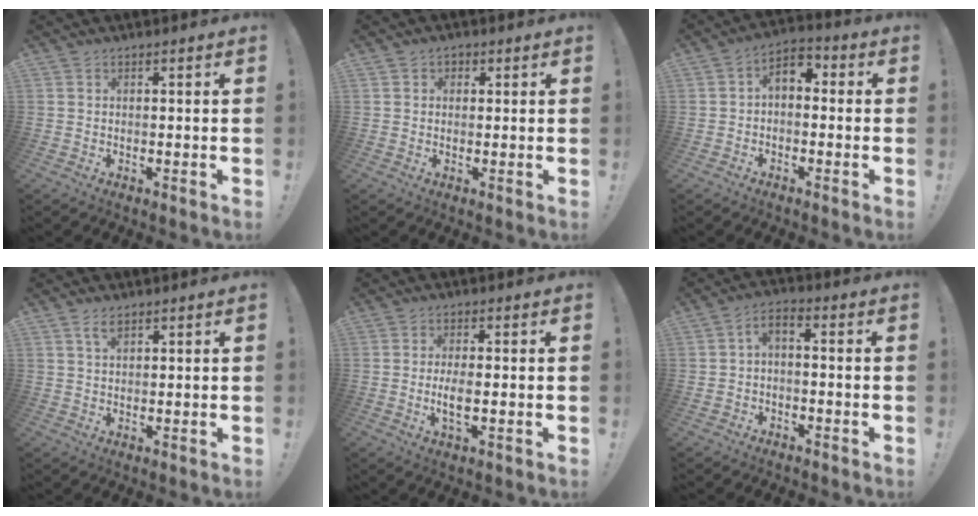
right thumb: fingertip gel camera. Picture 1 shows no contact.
{"total": 2.0, "force": [0.4, 1.8, 0.8], "torque": [-0.002, 0.000, 0.005]}
{"total": 4.6, "force": [-1.3, 3.3, 2.9], "torque": [-0.046, 0.015, -0.021]}
{"total": 3.1, "force": [2.0, 1.2, 2.0], "torque": [-0.027, -0.009, 0.034]}
{"total": 4.8, "force": [-0.8, 1.4, 4.5], "torque": [-0.095, -0.009, -0.018]}
{"total": 3.6, "force": [-1.8, 1.6, 2.6], "torque": [-0.059, 0.000, -0.036]}